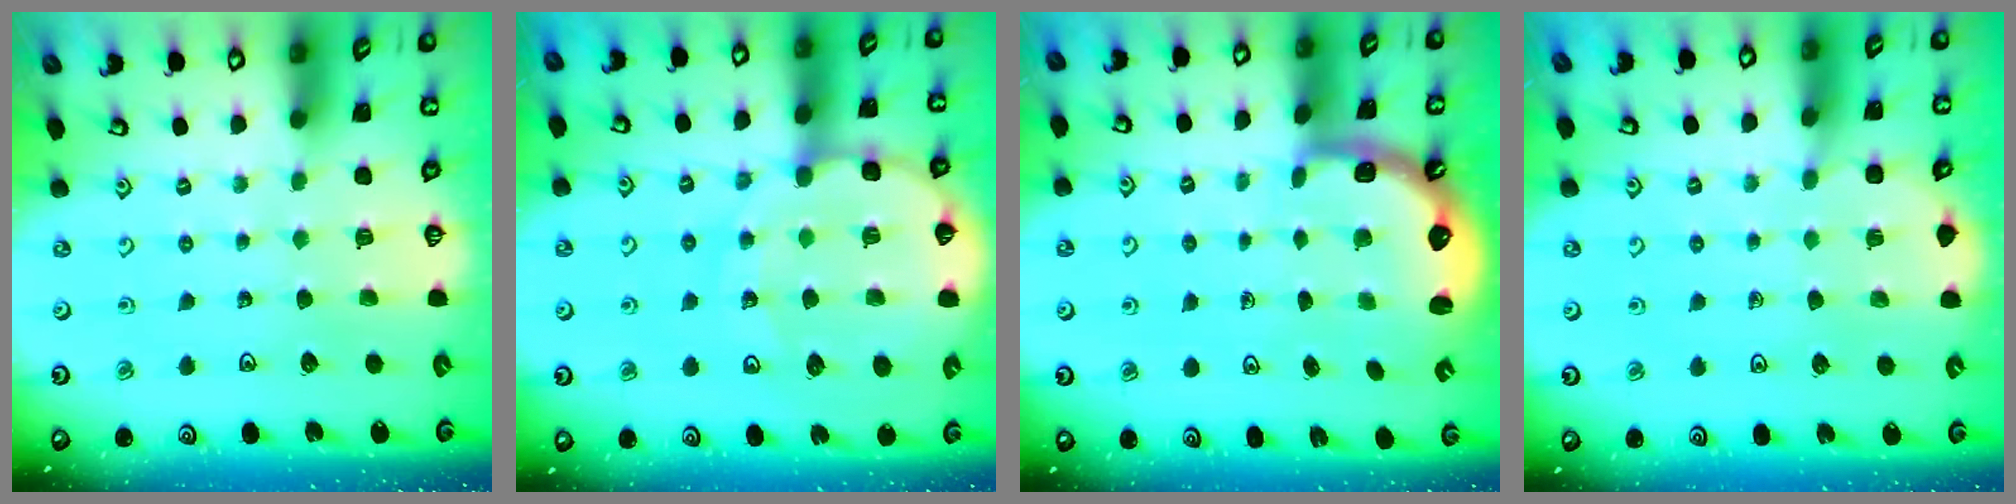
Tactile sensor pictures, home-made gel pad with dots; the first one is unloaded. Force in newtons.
{"total": 16.0, "press": 15.7, "slide": 3.3}
{"total": 2.9, "press": 2.4, "slide": 1.6}
{"total": 5.7, "press": 5.6, "slide": 0.6}